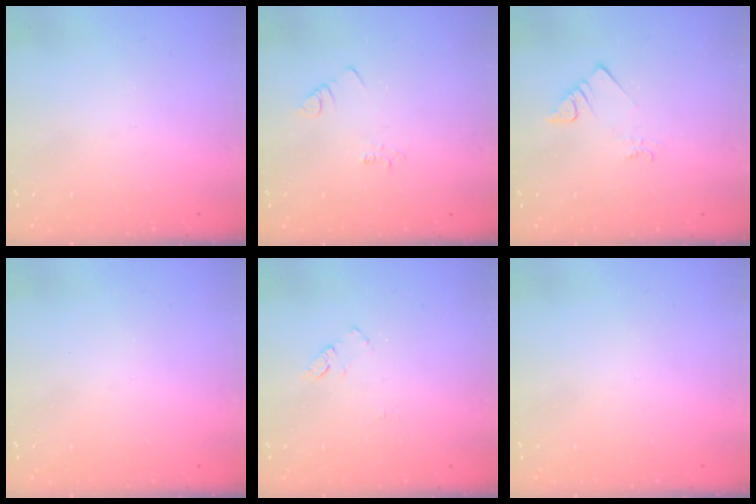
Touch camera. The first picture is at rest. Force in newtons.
{"total": 2.1, "press": 2.1, "slide": 0.4}
{"total": 2.1, "press": 2.0, "slide": 0.5}
{"total": 0.0}
{"total": 6.2, "press": 6.2, "slide": 0.5}
{"total": 0.0}